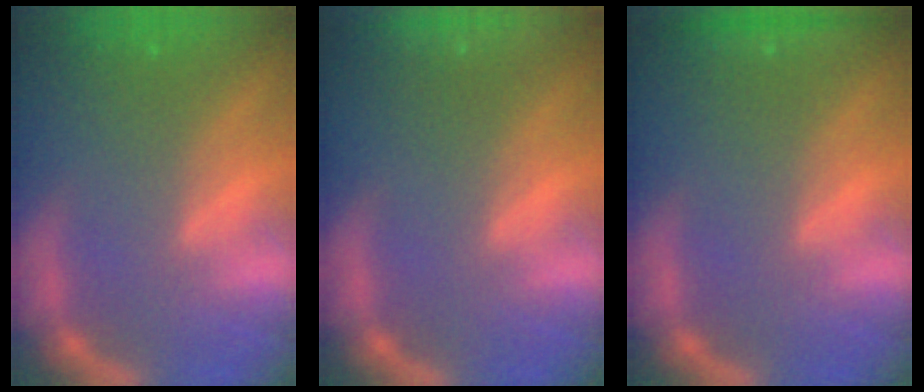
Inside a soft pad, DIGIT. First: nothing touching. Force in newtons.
{"total": 8.5}
{"total": 1.9}